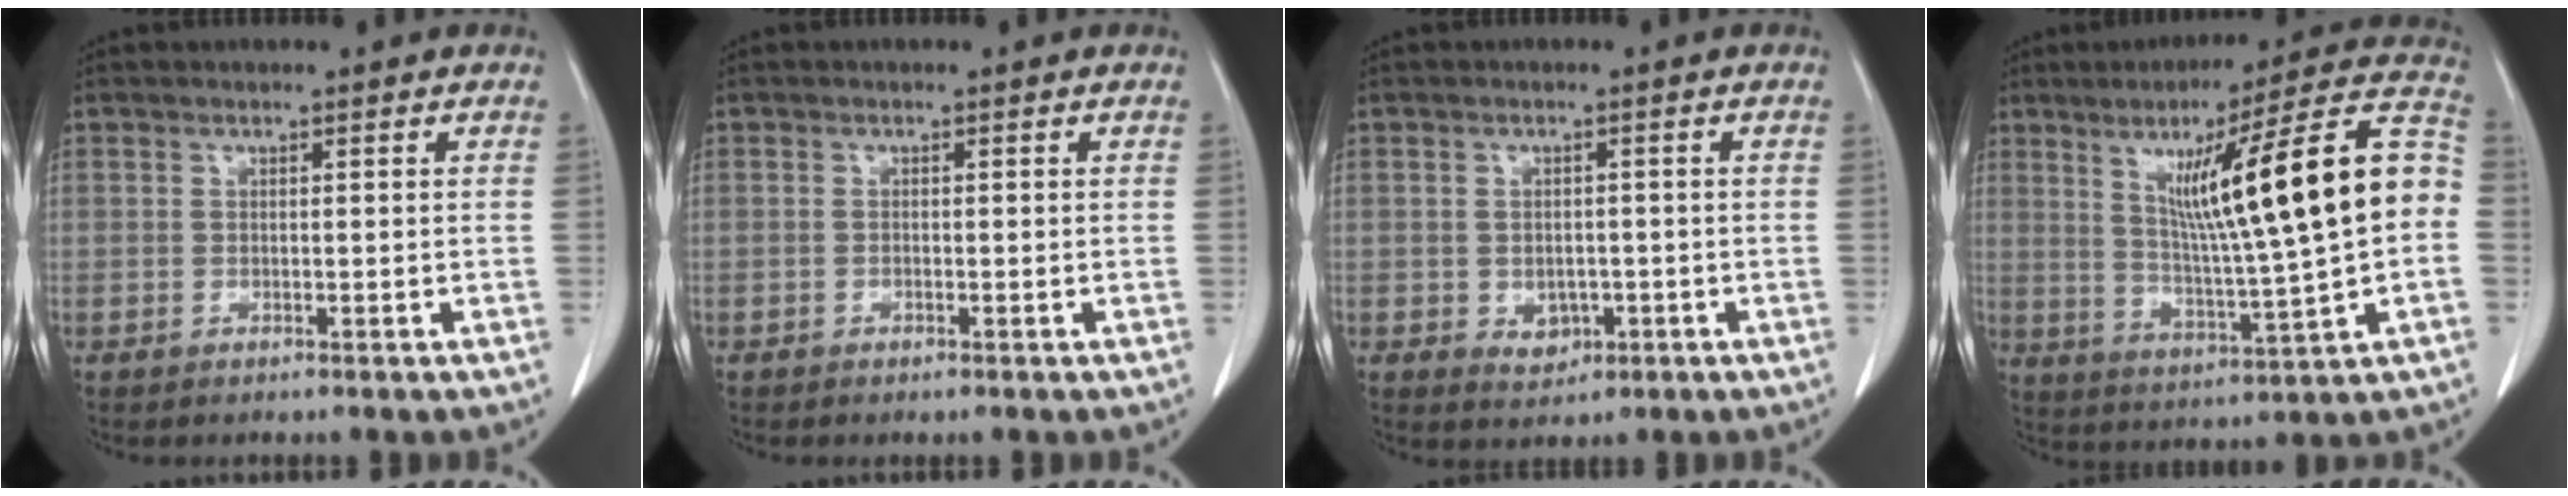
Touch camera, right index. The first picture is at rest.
{"total": 0.0}
{"total": 3.2, "force": [-0.9, 2.5, 1.8], "torque": [-0.022, 0.001, -0.001]}
{"total": 21.3, "force": [2.8, 0.9, 21.1], "torque": [-0.312, 0.025, 0.037]}